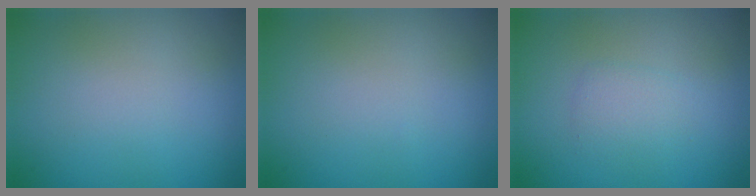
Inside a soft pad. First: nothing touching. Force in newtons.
{"total": 0.0}
{"total": 1.5, "press": 1.5, "slide": 0.1}